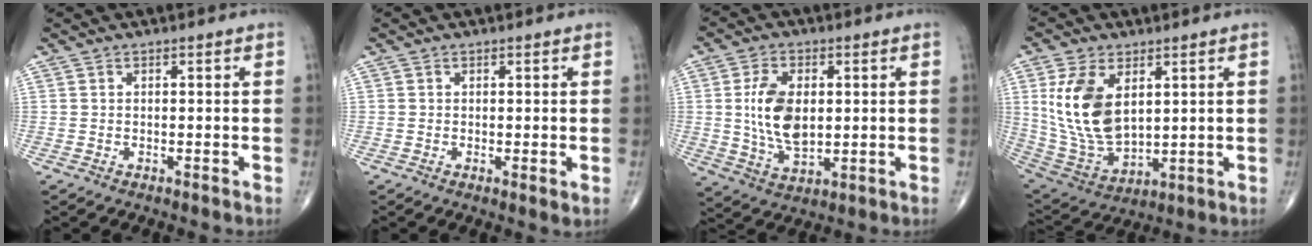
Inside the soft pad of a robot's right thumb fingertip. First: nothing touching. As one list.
[{"total": 1.4, "force": [0.0, 0.4, 1.4], "torque": [-0.024, -0.008, -0.002]}, {"total": 11.2, "force": [1.1, 6.5, 9.1], "torque": [-0.161, -0.010, 0.028]}, {"total": 15.7, "force": [4.0, 9.1, 12.2], "torque": [-0.231, -0.022, 0.094]}]